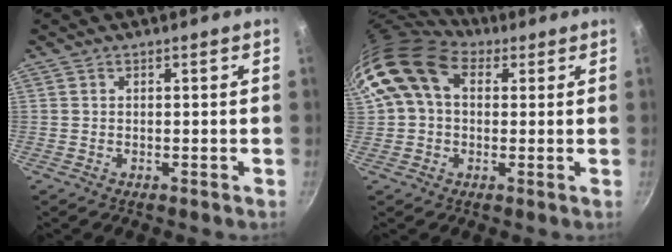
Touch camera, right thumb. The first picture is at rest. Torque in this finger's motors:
{"motor_torque": [2.34, 2.37, 1.12, 0.76, 0.53]}